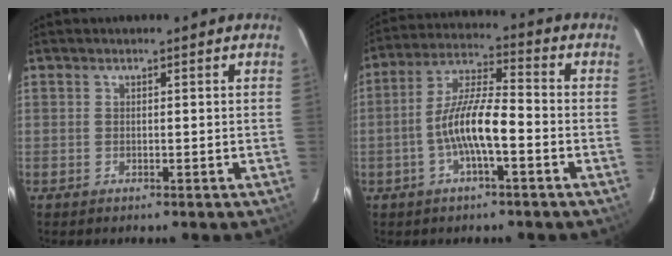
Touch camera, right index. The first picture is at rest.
{"total": 9.9, "force": [-3.3, 1.9, 9.1], "torque": [-0.187, 0.008, -0.064]}